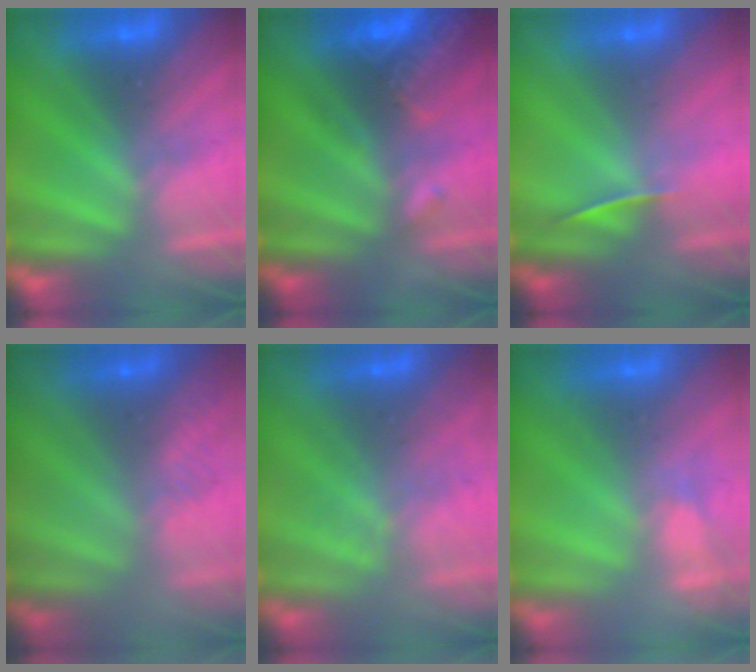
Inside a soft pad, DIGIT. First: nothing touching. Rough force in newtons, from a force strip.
{"total": 2.8}
{"total": 1.3}
{"total": 2.8}
{"total": 1.7}
{"total": 2.9}